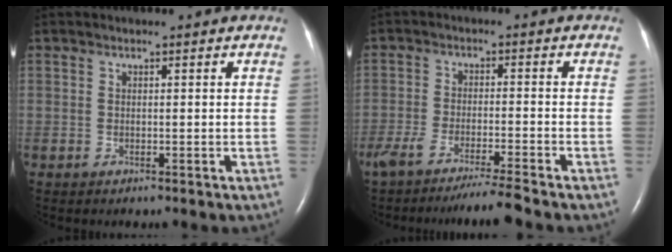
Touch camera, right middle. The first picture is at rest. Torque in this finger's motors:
{"motor_torque": [0.03, -0.01, 0.10, 0.07]}